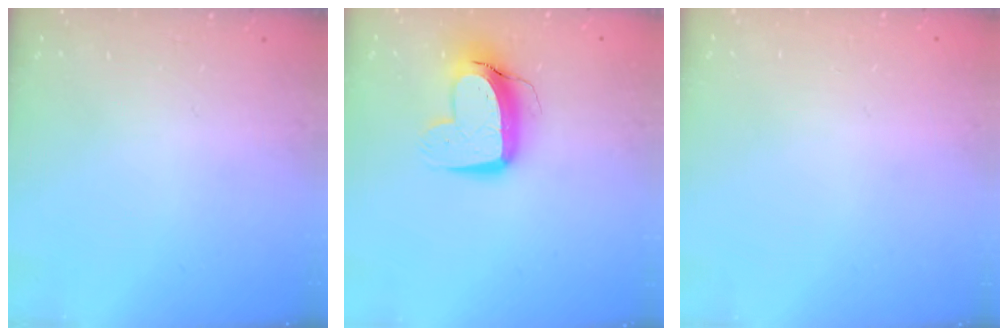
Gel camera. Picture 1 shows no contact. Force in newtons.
{"total": 11.3, "press": 11.2, "slide": 1.1}
{"total": 0.0}